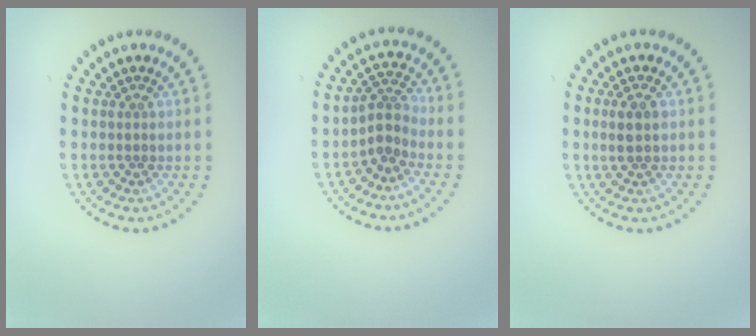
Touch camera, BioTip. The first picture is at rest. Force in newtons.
{"total": 2.3, "press": 1.6, "slide": 1.7}
{"total": 1.9, "press": 1.8, "slide": 0.7}